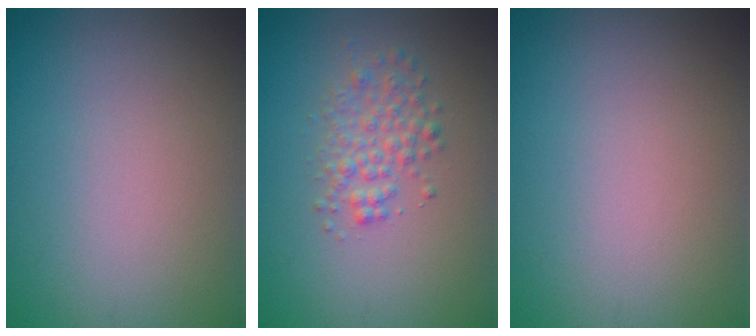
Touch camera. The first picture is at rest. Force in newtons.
{"total": 2.5, "press": 2.5, "slide": 0.0}
{"total": 0.0}